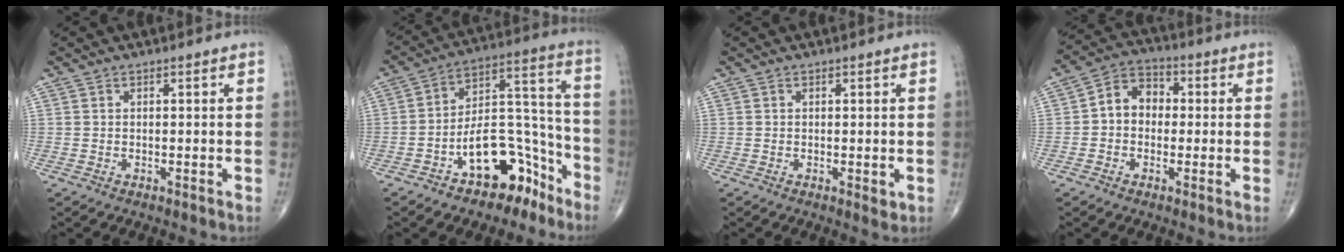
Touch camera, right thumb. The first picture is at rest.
{"total": 15.2, "force": [-8.8, 8.1, 9.5], "torque": [-0.102, 0.105, -0.139]}
{"total": 1.3, "force": [-0.1, 0.7, 1.1], "torque": [-0.013, -0.004, -0.003]}
{"total": 7.5, "force": [-0.1, 6.0, 4.5], "torque": [-0.052, 0.029, -0.015]}